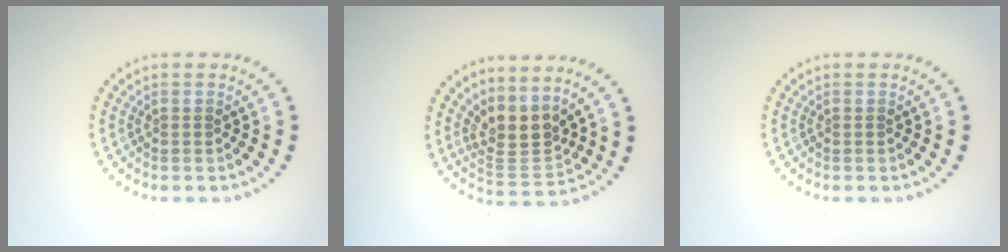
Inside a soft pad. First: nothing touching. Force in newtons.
{"total": 3.4, "press": 2.7, "slide": 2.0}
{"total": 0.0}